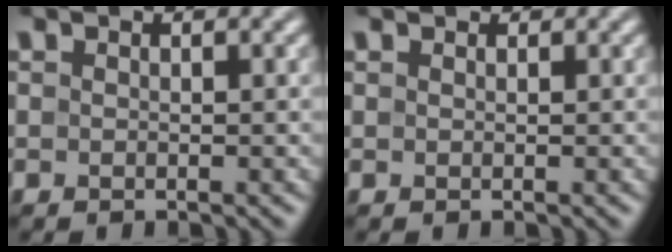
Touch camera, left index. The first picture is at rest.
{"total": 0.9, "force": [0.8, 0.4, 0.2], "torque": [-0.008, -0.003, 0.003]}